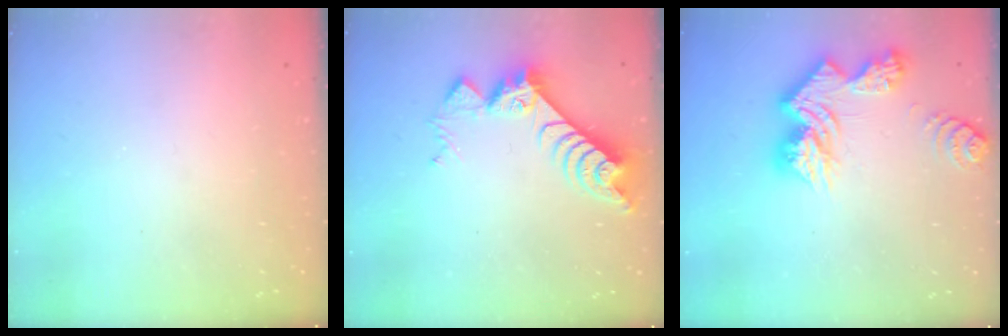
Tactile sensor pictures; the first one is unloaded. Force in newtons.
{"total": 9.3, "press": 9.3, "slide": 1.0}
{"total": 13.8, "press": 13.8, "slide": 0.4}